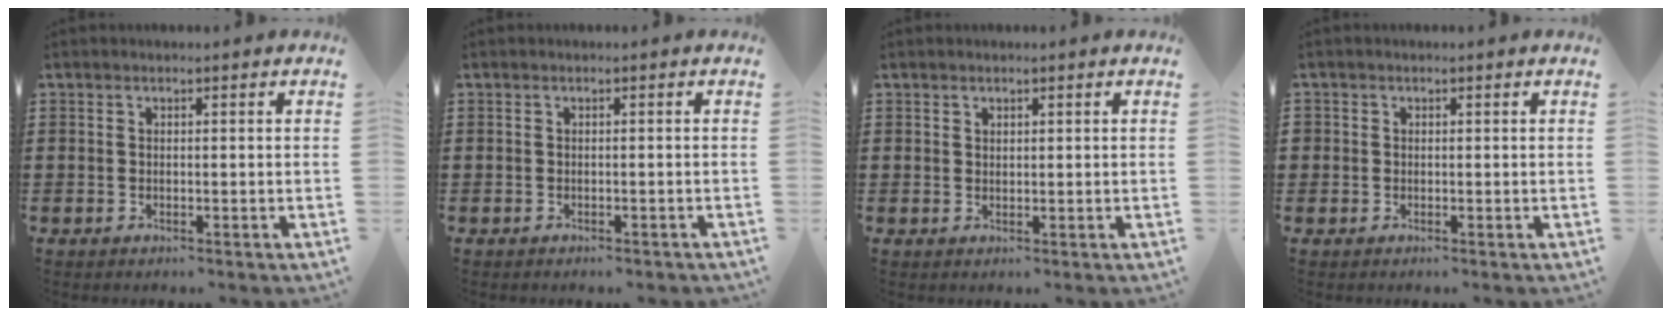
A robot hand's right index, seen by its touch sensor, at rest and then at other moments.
{"total": 0.6, "force": [-0.5, 0.1, 0.2], "torque": [-0.008, -0.004, -0.010]}
{"total": 0.9, "force": [0.7, 0.5, 0.1], "torque": [-0.004, 0.002, 0.014]}
{"total": 0.8, "force": [0.1, 0.8, 0.1], "torque": [-0.004, 0.004, 0.001]}